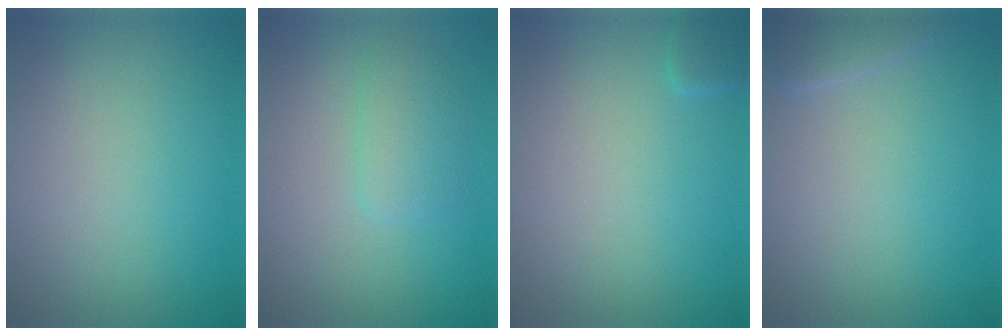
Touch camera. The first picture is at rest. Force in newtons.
{"total": 1.9, "press": 1.9, "slide": 0.1}
{"total": 1.0, "press": 1.0, "slide": 0.1}
{"total": 1.6, "press": 1.6, "slide": 0.1}